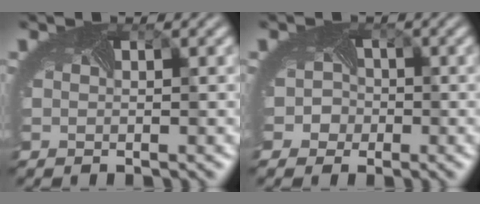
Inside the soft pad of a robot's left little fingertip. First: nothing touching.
{"total": 2.7, "force": [-0.9, 2.5, 0.3], "torque": [0.017, 0.006, -0.016]}